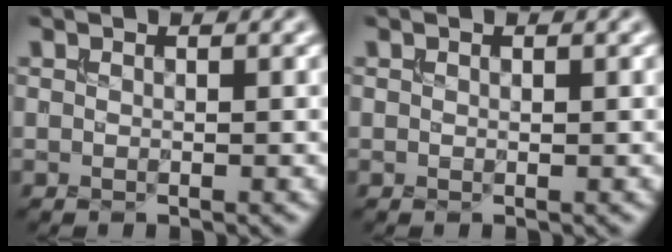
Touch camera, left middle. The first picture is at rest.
{"total": 0.0}